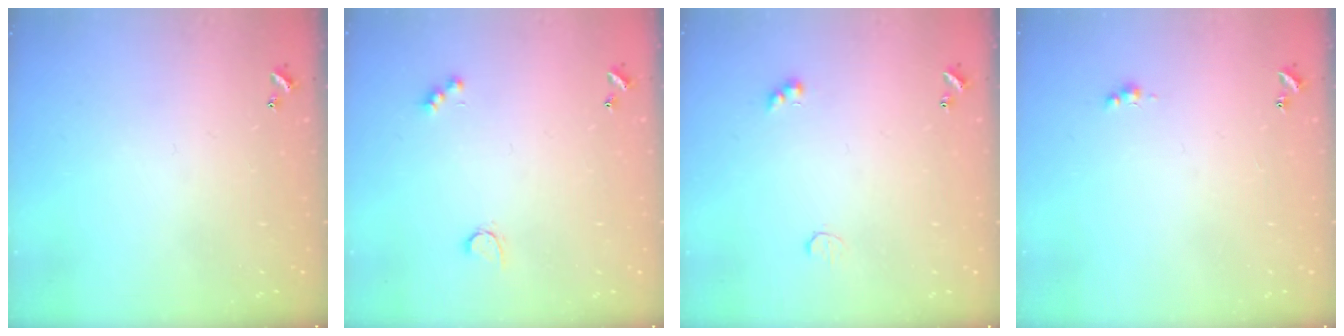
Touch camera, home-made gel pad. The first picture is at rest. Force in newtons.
{"total": 2.7, "press": 2.7, "slide": 0.5}
{"total": 2.5, "press": 2.4, "slide": 0.7}
{"total": 1.1, "press": 1.1, "slide": 0.3}